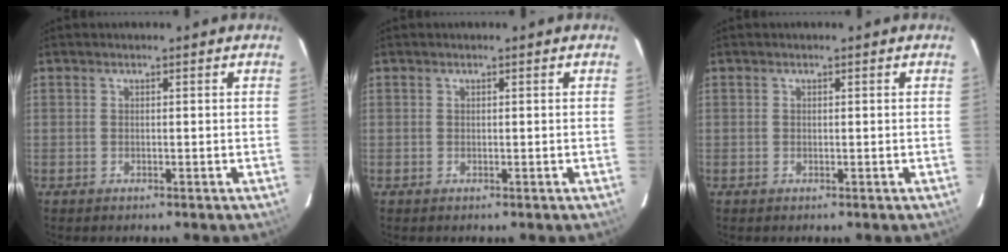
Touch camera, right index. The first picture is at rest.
{"total": 0.0}
{"total": 0.0}